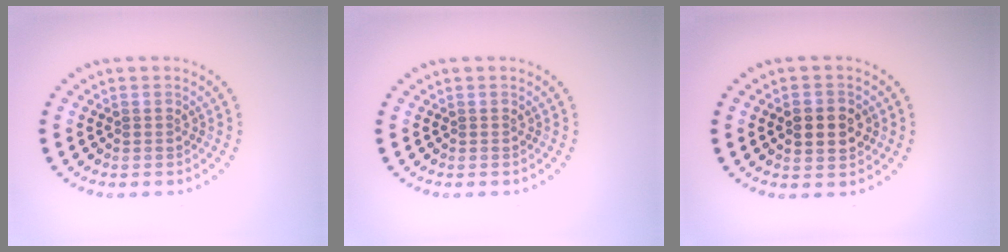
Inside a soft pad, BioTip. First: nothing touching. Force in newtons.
{"total": 0.0}
{"total": 3.8, "press": 3.8, "slide": 0.3}